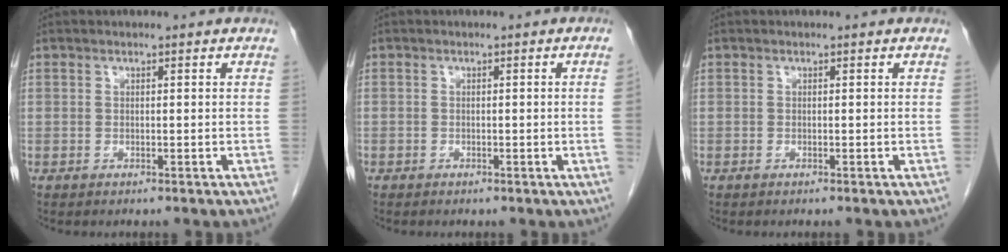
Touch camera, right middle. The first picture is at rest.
{"total": 1.2, "force": [-0.3, -0.4, 1.0], "torque": [-0.009, 0.001, -0.006]}
{"total": 0.0}